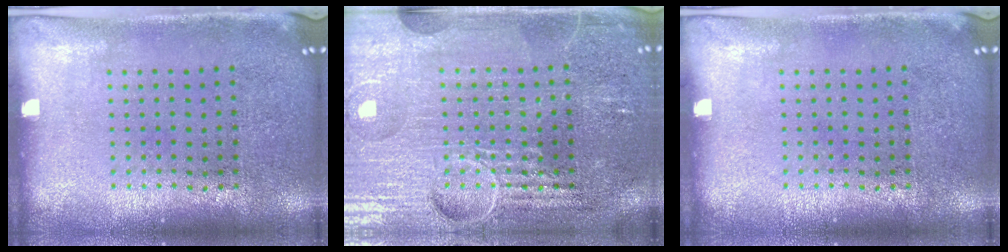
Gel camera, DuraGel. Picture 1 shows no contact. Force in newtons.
{"total": 4.5, "press": 4.5, "slide": 0.6}
{"total": 0.0}